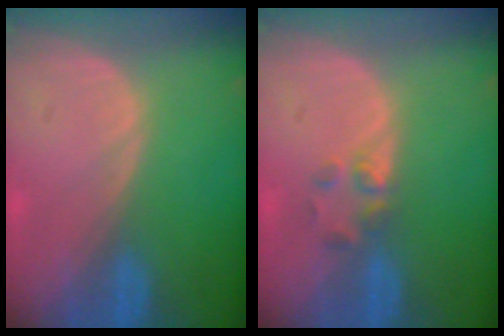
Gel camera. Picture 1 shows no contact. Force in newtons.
{"total": 2.3, "press": 2.2, "slide": 0.8}